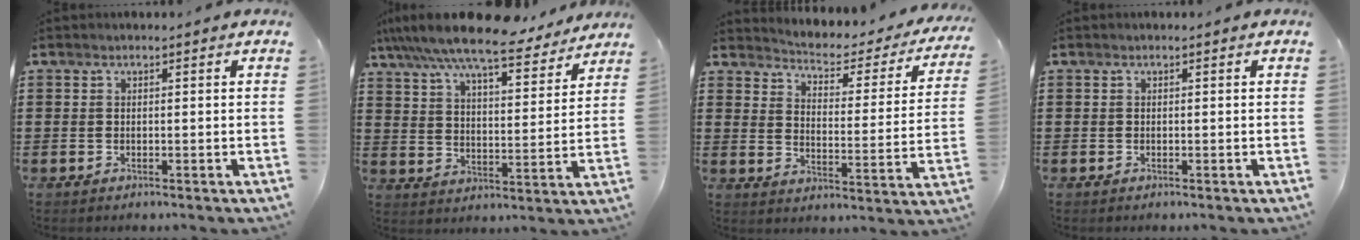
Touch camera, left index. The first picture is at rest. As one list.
[{"total": 9.9, "force": [8.7, 0.9, 4.6], "torque": [-0.122, -0.043, 0.150]}, {"total": 2.6, "force": [2.4, 0.7, 0.8], "torque": [-0.034, -0.027, 0.030]}, {"total": 0.0}]